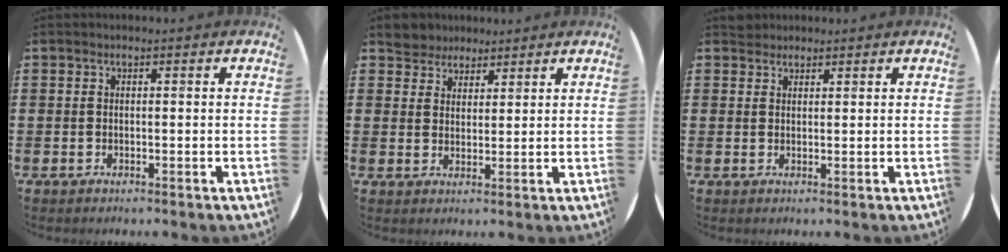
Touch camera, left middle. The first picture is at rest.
{"total": 3.9, "force": [3.5, 1.6, -0.4], "torque": [-0.006, -0.003, 0.070]}
{"total": 1.5, "force": [1.4, 0.5, -0.1], "torque": [0.007, -0.001, 0.028]}